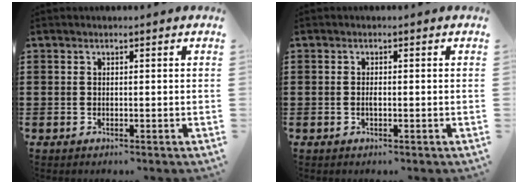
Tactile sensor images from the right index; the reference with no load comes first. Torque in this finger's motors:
{"motor_torque": [2.14, 0.00, 0.08, 0.03]}